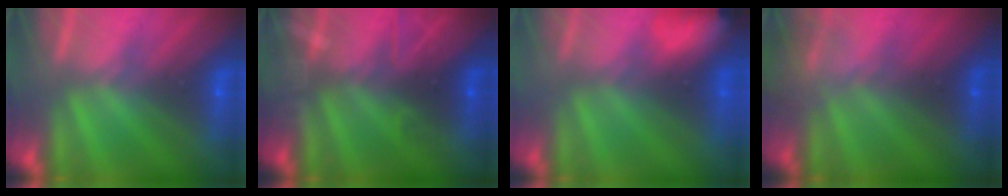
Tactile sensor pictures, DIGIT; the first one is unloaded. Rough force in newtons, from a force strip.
{"total": 2.9}
{"total": 6.0}
{"total": 2.3}